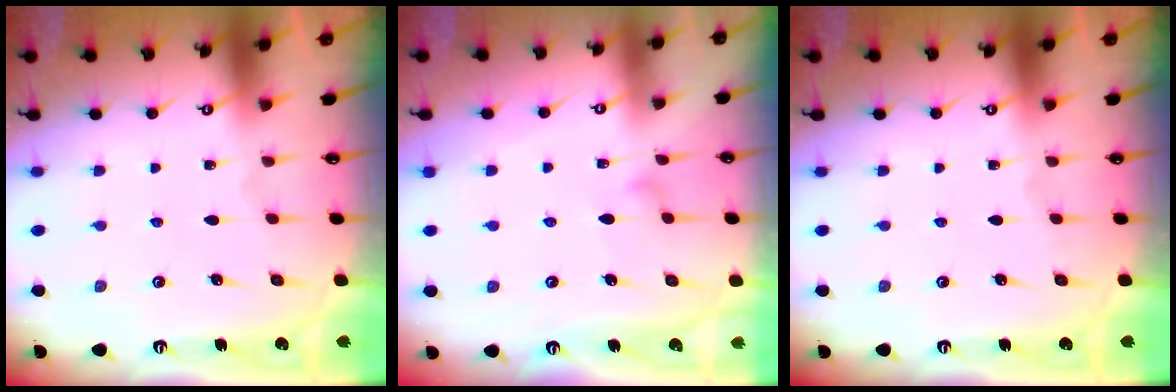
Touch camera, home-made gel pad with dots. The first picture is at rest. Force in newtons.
{"total": 7.0, "press": 7.0, "slide": 0.4}
{"total": 0.0}